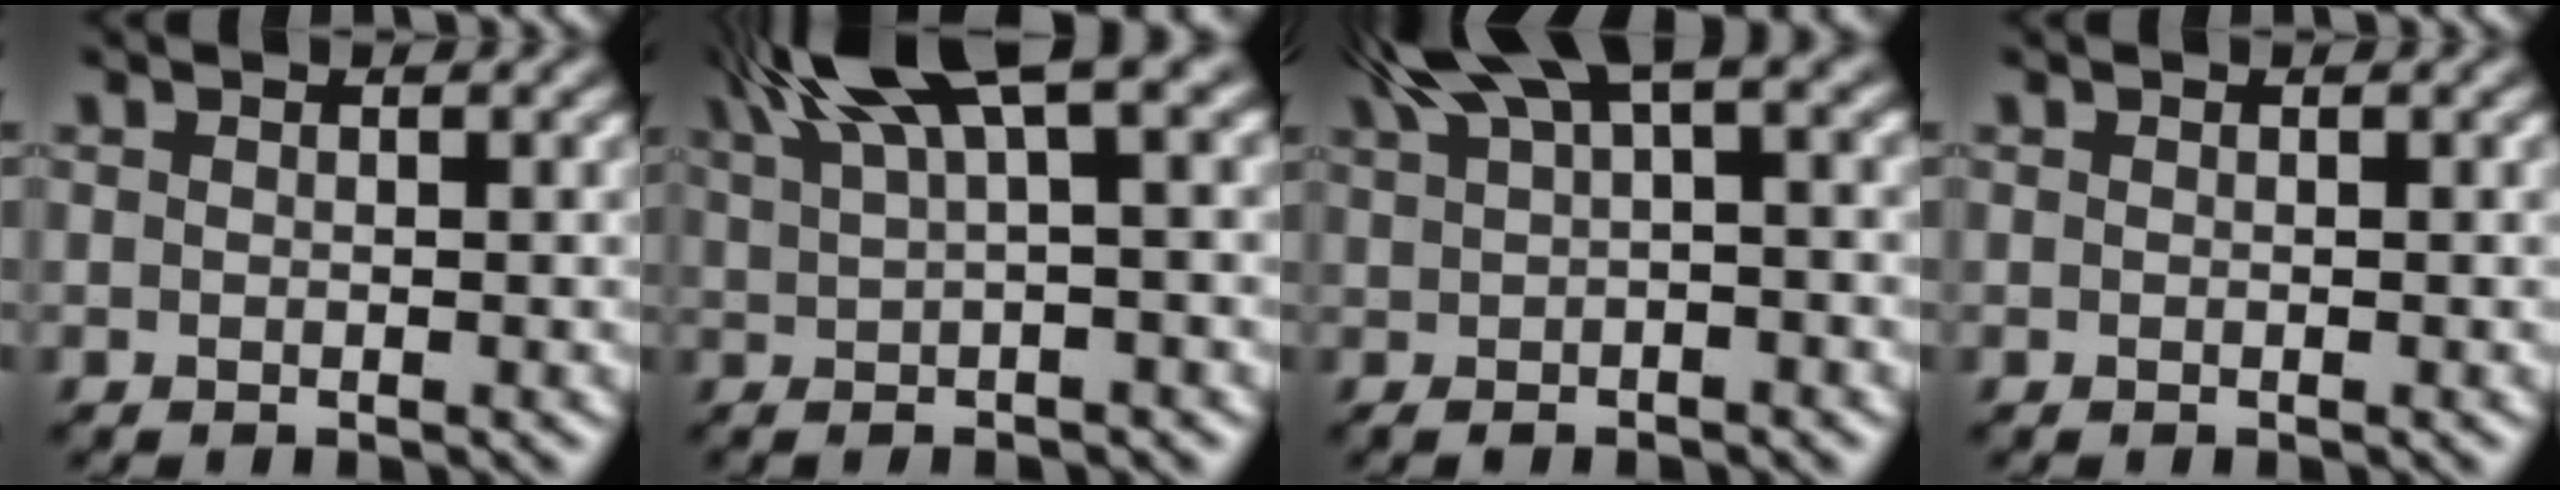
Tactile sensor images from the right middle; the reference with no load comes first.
{"total": 10.2, "force": [4.8, 2.6, 8.7], "torque": [-0.139, 0.025, 0.085]}
{"total": 7.3, "force": [3.0, 2.0, 6.3], "torque": [-0.109, 0.021, 0.054]}
{"total": 0.0}